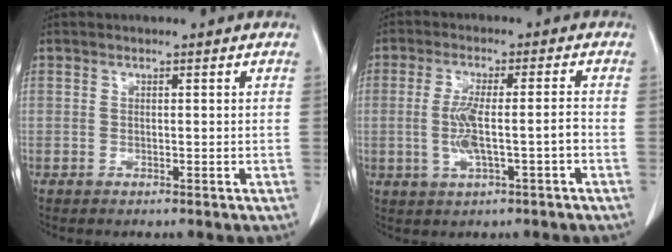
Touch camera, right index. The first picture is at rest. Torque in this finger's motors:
{"motor_torque": [0.28, -0.13, 0.16, 0.06]}